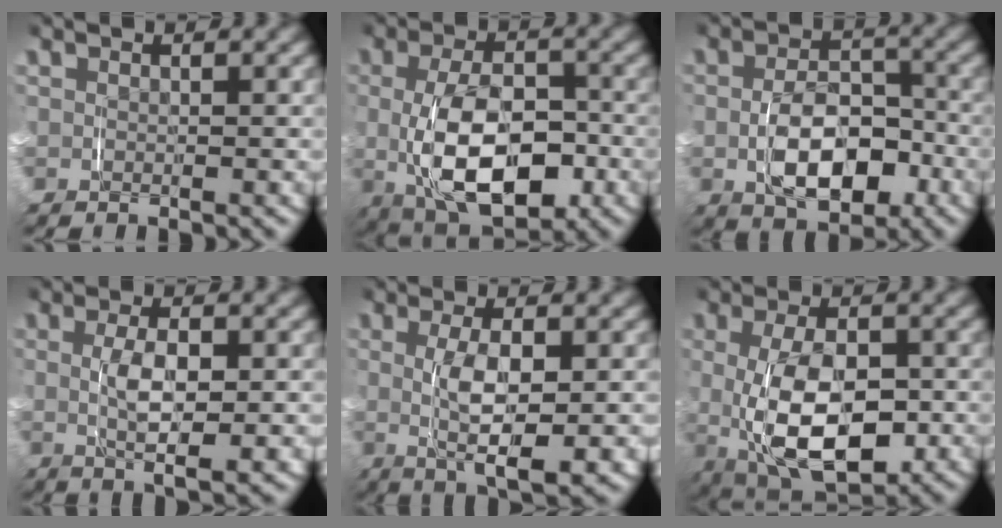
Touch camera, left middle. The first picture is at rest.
{"total": 10.2, "force": [-2.1, 5.5, 8.3], "torque": [-0.147, -0.019, -0.023]}
{"total": 6.2, "force": [-2.1, 3.6, 4.6], "torque": [-0.064, -0.005, -0.034]}
{"total": 4.0, "force": [-0.2, 0.8, 3.9], "torque": [-0.072, -0.011, 0.001]}
{"total": 5.6, "force": [-0.5, 1.4, 5.4], "torque": [-0.094, -0.013, -0.003]}
{"total": 8.9, "force": [-1.4, 4.3, 7.6], "torque": [-0.135, -0.020, -0.014]}